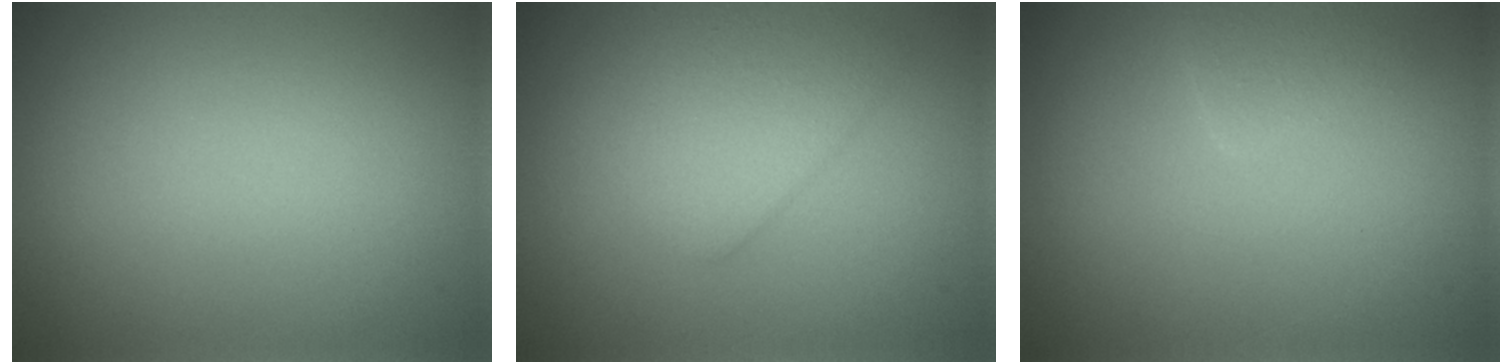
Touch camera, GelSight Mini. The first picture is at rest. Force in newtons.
{"total": 3.2, "press": 3.2, "slide": 0.2}
{"total": 1.6, "press": 1.6, "slide": 0.0}